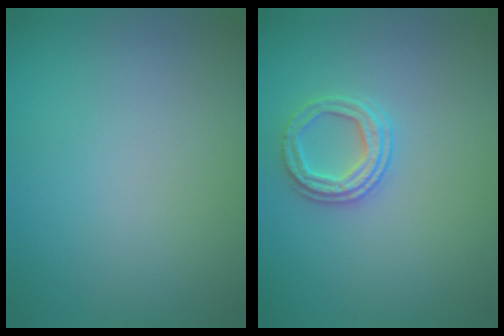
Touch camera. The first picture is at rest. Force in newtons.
{"total": 2.5, "press": 2.4, "slide": 0.6}